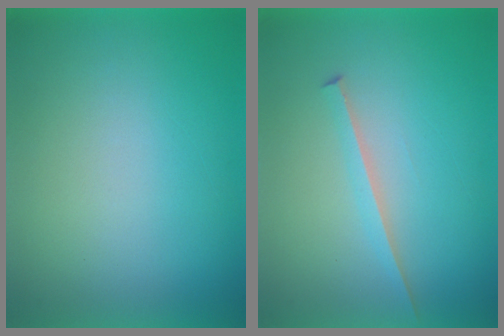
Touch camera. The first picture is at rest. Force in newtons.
{"total": 1.8}